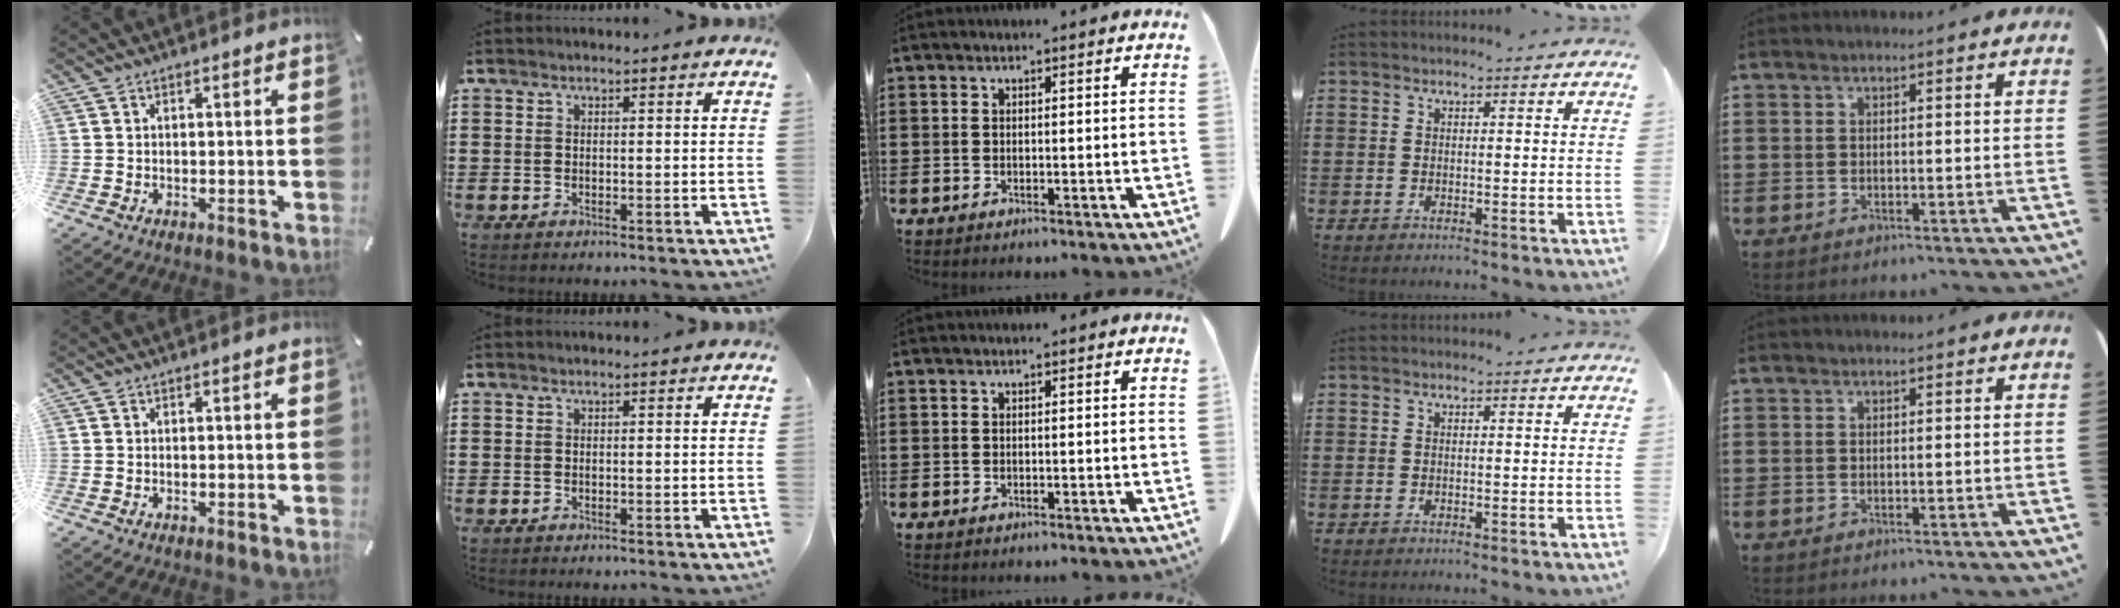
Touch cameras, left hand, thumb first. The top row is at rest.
{}